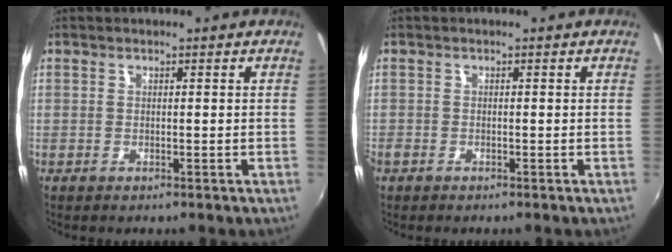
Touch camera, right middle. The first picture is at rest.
{"total": 1.2, "force": [-0.9, 0.6, 0.3], "torque": [-0.009, -0.003, -0.021]}